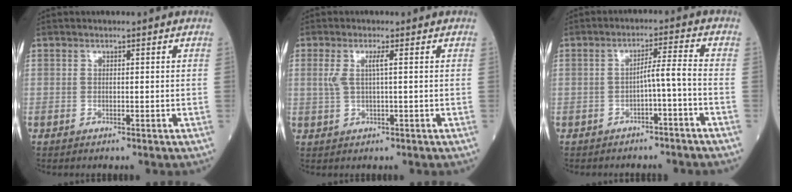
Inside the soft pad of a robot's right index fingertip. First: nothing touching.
{"total": 2.6, "force": [0.6, 0.0, 2.6], "torque": [-0.063, 0.006, 0.015]}
{"total": 3.8, "force": [-1.9, -0.3, 3.3], "torque": [-0.050, 0.013, -0.031]}